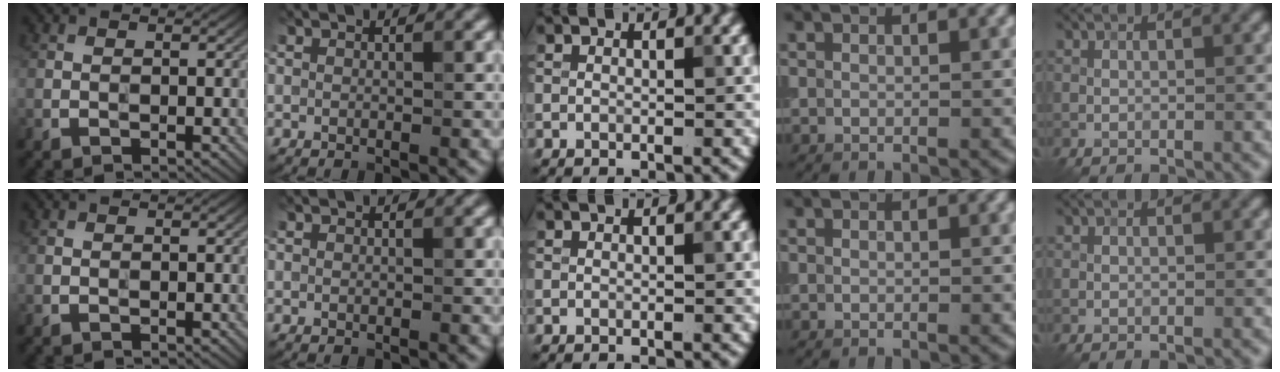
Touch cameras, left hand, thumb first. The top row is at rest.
{}